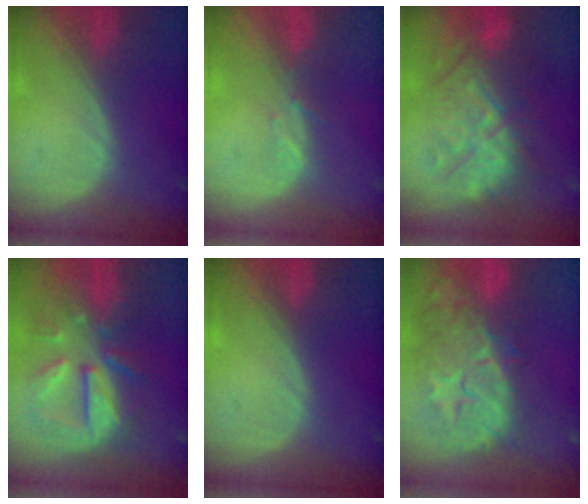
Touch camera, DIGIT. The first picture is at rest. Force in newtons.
{"total": 1.7, "press": 1.5, "slide": 0.8}
{"total": 10.6, "press": 10.6, "slide": 1.2}
{"total": 10.8, "press": 9.4, "slide": 5.2}
{"total": 0.0}
{"total": 14.8, "press": 11.9, "slide": 8.8}